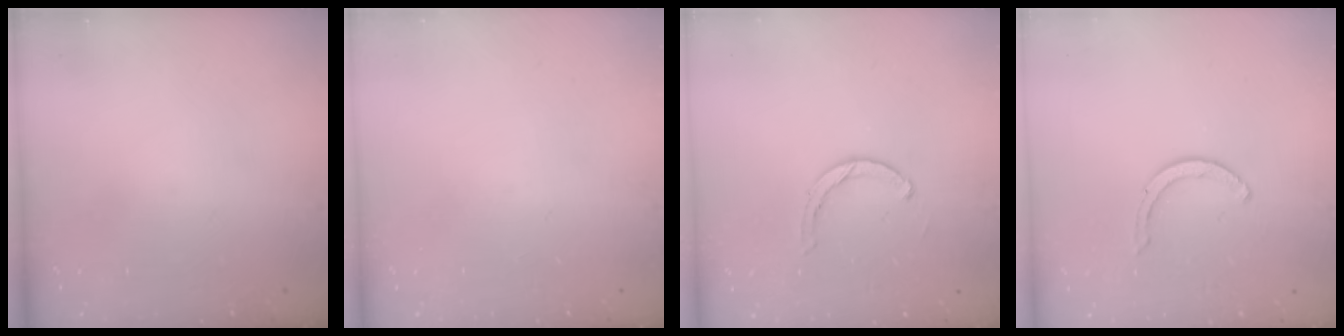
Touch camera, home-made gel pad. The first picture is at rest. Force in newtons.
{"total": 0.0}
{"total": 2.8, "press": 2.8, "slide": 0.2}
{"total": 2.9, "press": 2.9, "slide": 0.4}